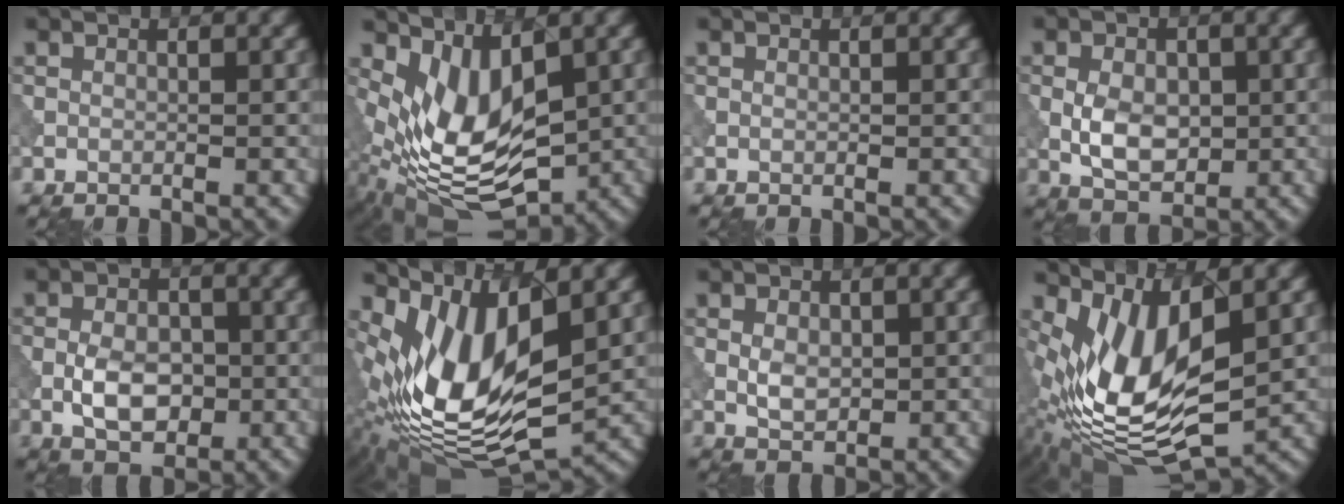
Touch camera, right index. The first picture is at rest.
{"total": 8.5, "force": [0.5, 4.7, 7.1], "torque": [-0.140, -0.013, 0.009]}
{"total": 0.0}
{"total": 4.6, "force": [-0.3, 3.0, 3.5], "torque": [-0.062, -0.002, -0.006]}
{"total": 4.4, "force": [-0.9, 2.8, 3.4], "torque": [-0.061, 0.000, -0.020]}
{"total": 12.8, "force": [1.7, 5.8, 11.3], "torque": [-0.228, -0.004, 0.032]}
{"total": 2.5, "force": [0.1, 1.7, 1.9], "torque": [-0.034, -0.001, 0.001]}
{"total": 12.4, "force": [0.5, 5.3, 11.2], "torque": [-0.221, -0.010, 0.011]}